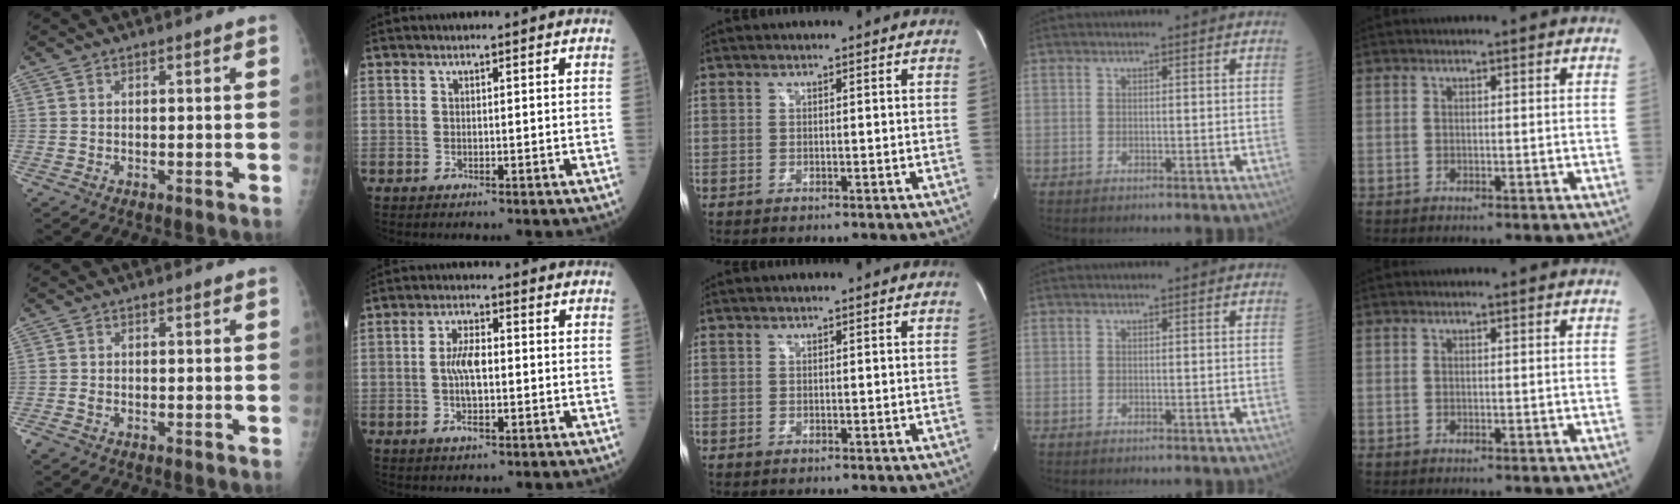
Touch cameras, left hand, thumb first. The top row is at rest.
{"thumb": {"total": 1.5, "force": [-0.8, 0.8, 0.9], "torque": [-0.026, 0.000, -0.016]}, "index": {"total": 5.4, "force": [-0.6, 2.0, 5.0], "torque": [-0.107, 0.005, -0.013]}}